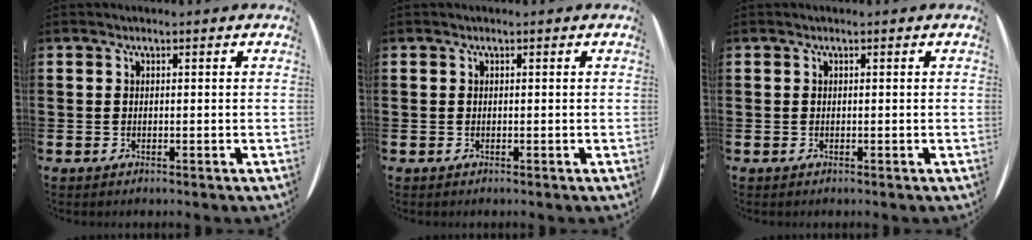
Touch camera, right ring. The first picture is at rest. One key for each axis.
{"total": 0.0}
{"total": 0.0}